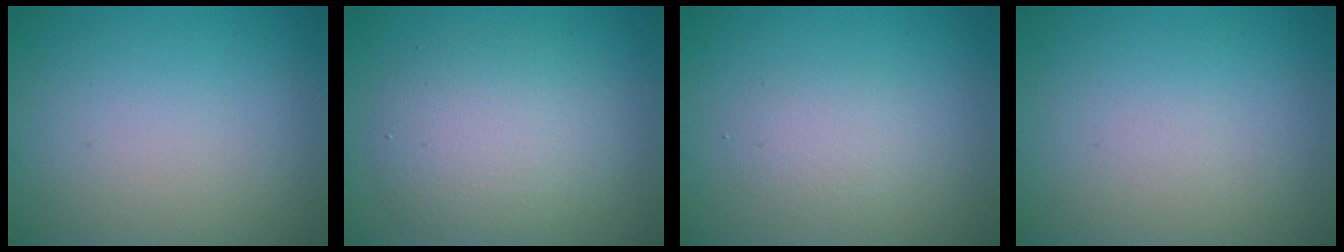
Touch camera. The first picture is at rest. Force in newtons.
{"total": 4.8, "press": 4.8, "slide": 0.3}
{"total": 1.7, "press": 1.7, "slide": 0.2}
{"total": 0.0}